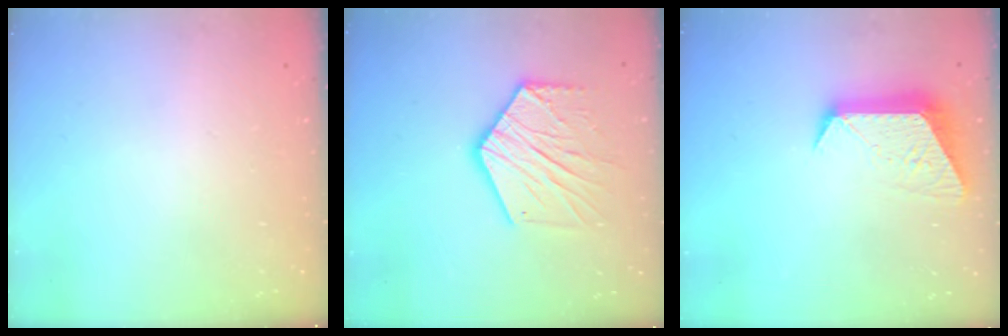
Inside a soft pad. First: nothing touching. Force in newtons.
{"total": 14.2, "press": 14.2, "slide": 0.7}
{"total": 10.9, "press": 10.8, "slide": 1.0}